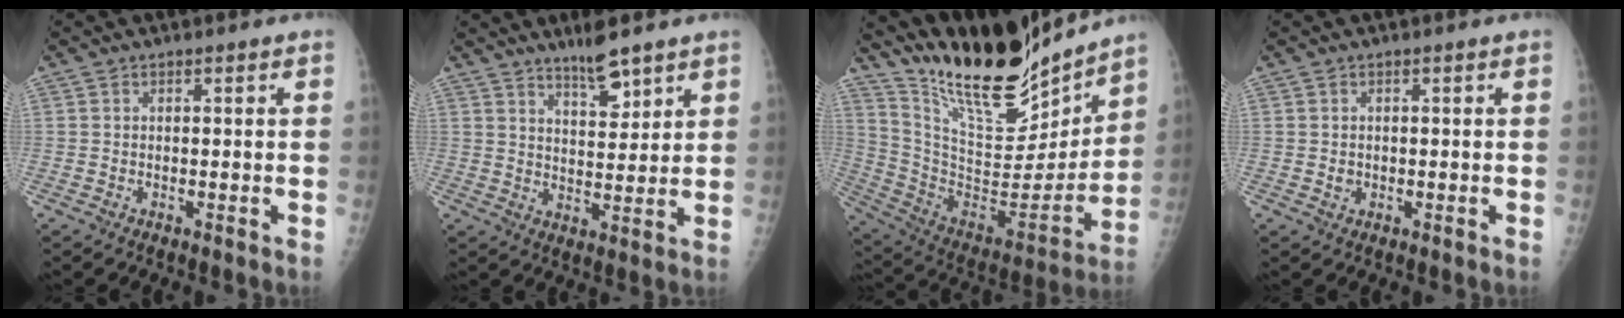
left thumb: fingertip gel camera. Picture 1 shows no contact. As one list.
[{"total": 6.5, "force": [5.2, 1.5, 3.7], "torque": [-0.049, -0.041, 0.088]}, {"total": 24.7, "force": [20.2, 7.3, 12.1], "torque": [-0.168, -0.105, 0.346]}, {"total": 1.3, "force": [0.0, 1.1, 0.5], "torque": [-0.007, 0.000, 0.004]}]